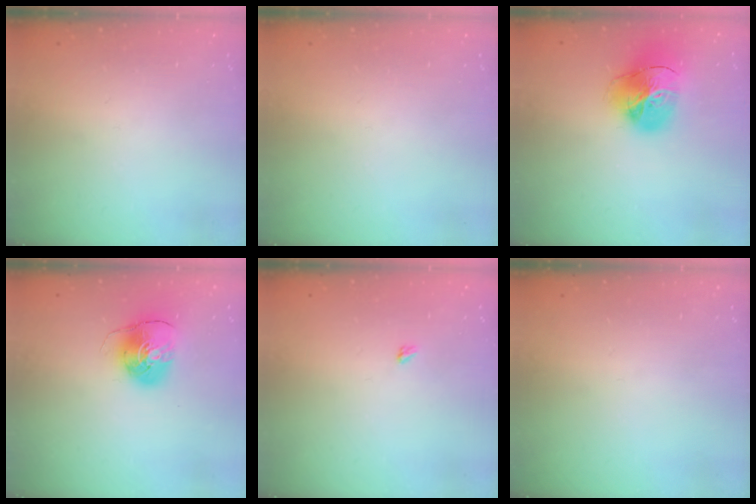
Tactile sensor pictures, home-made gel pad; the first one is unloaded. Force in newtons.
{"total": 0.0}
{"total": 19.8, "press": 19.6, "slide": 2.3}
{"total": 7.9, "press": 7.9, "slide": 0.7}
{"total": 2.4, "press": 2.4, "slide": 0.4}
{"total": 0.0}